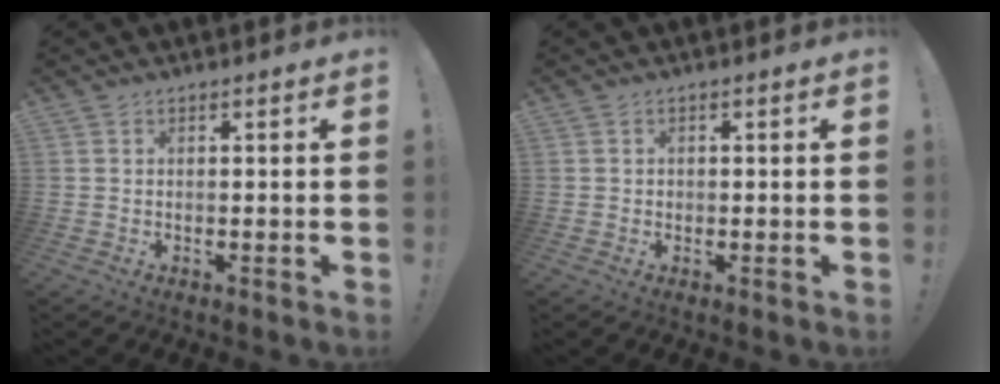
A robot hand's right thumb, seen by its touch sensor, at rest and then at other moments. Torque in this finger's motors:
{"motor_torque": [-0.01, -0.19, 0.12, -0.07, 0.00]}